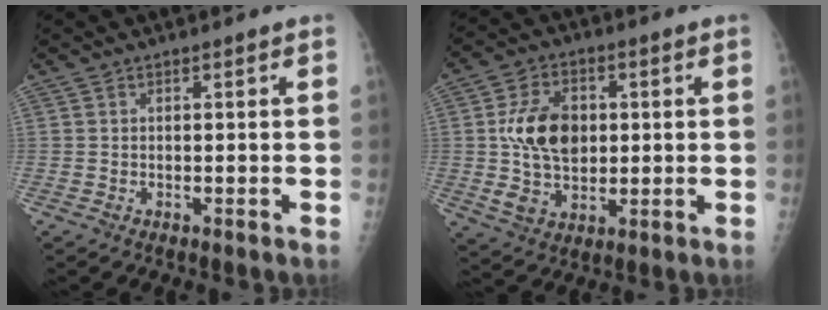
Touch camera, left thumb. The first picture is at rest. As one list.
[{"total": 12.4, "force": [1.3, 8.7, 8.8], "torque": [-0.130, -0.003, 0.027]}]